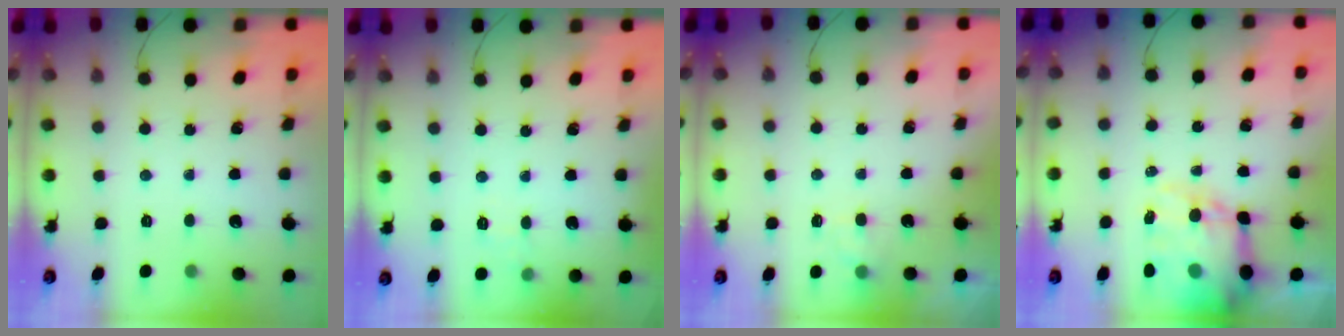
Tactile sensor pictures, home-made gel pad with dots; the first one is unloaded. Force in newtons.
{"total": 6.3, "press": 6.1, "slide": 1.5}
{"total": 2.7, "press": 2.3, "slide": 1.4}
{"total": 17.5, "press": 17.0, "slide": 4.2}